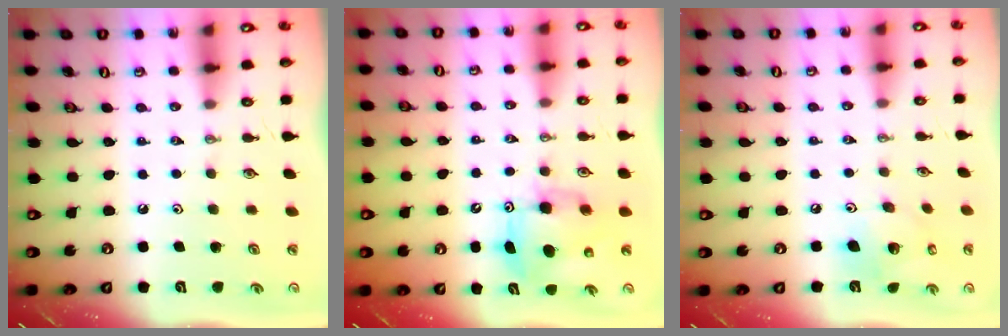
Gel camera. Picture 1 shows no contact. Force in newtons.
{"total": 8.4, "press": 8.3, "slide": 1.1}
{"total": 10.7, "press": 10.6, "slide": 2.0}